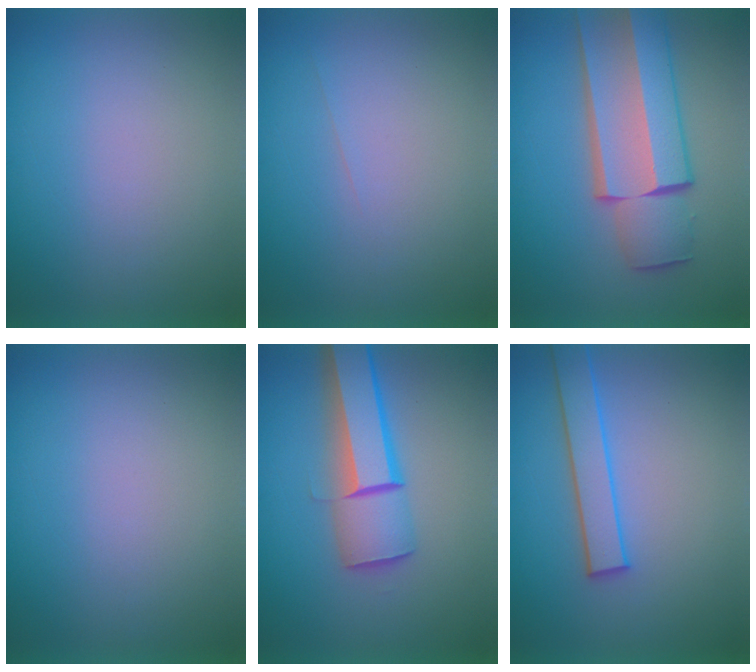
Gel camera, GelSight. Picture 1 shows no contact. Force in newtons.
{"total": 1.5}
{"total": 7.1}
{"total": 0.0}
{"total": 4.9}
{"total": 2.7}